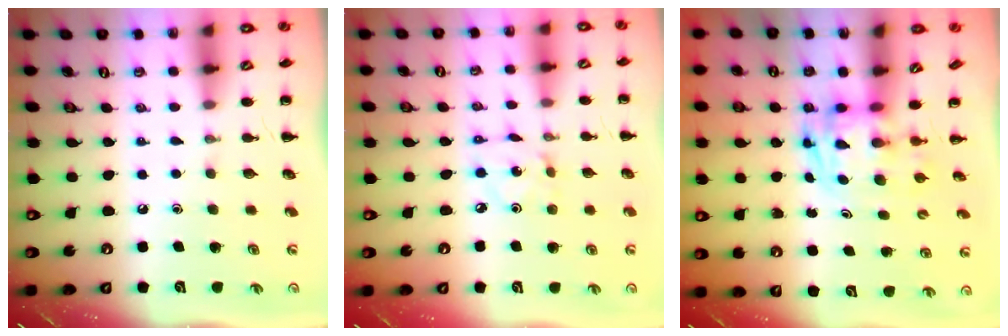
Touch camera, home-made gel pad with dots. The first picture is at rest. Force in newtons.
{"total": 2.2, "press": 2.1, "slide": 0.5}
{"total": 2.8, "press": 2.8, "slide": 0.5}